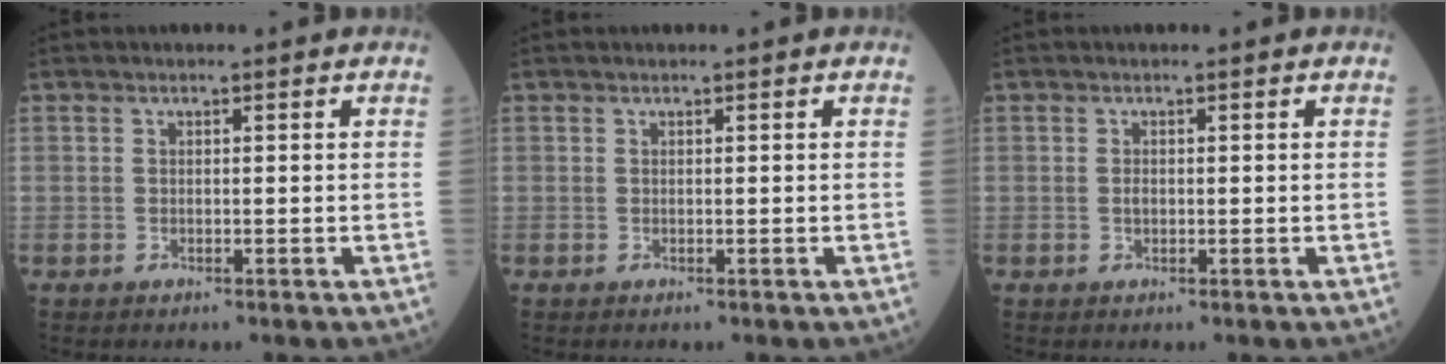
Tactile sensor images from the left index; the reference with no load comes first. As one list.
[{"total": 0.0}, {"total": 0.6, "force": [-0.1, 0.4, 0.5], "torque": [-0.011, 0.001, -0.002]}]